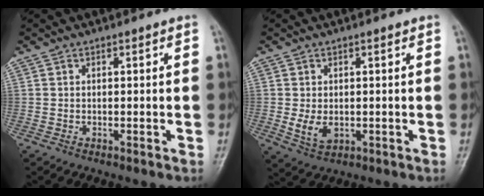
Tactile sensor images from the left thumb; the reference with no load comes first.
{"total": 4.3, "force": [-0.2, 3.0, 3.2], "torque": [-0.053, -0.010, 0.005]}